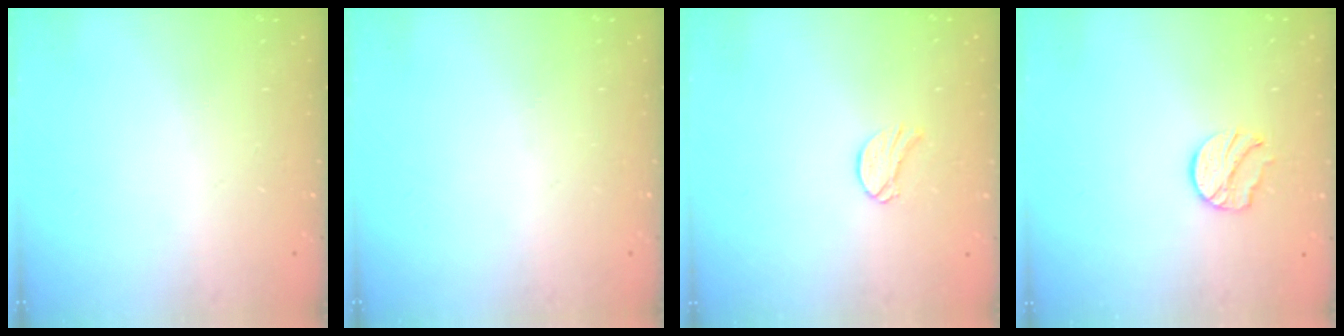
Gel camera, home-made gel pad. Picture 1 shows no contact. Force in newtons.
{"total": 0.0}
{"total": 8.2, "press": 8.1, "slide": 0.7}
{"total": 8.9, "press": 8.9, "slide": 0.1}